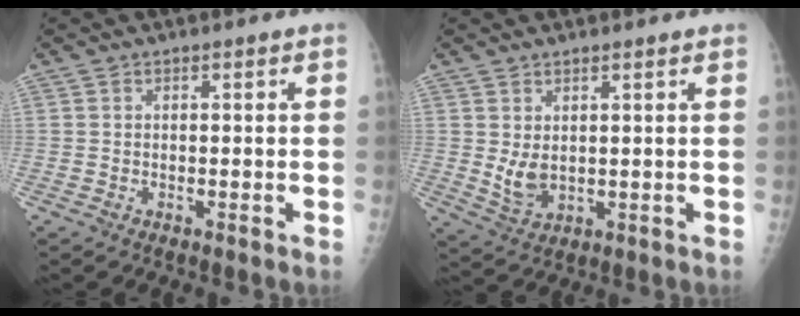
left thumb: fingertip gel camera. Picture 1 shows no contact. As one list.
[{"total": 4.8, "force": [1.4, 2.7, 3.6], "torque": [-0.059, -0.019, 0.036]}]